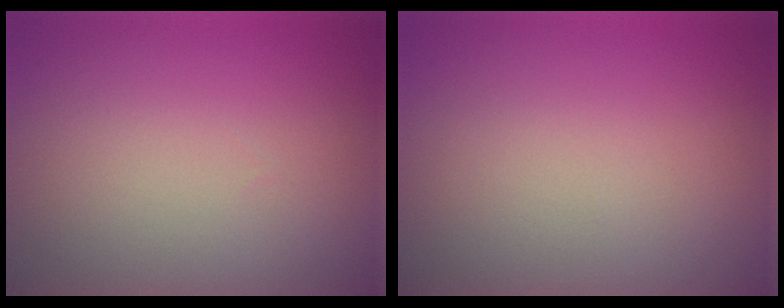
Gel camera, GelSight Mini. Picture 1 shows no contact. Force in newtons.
{"total": 0.0}